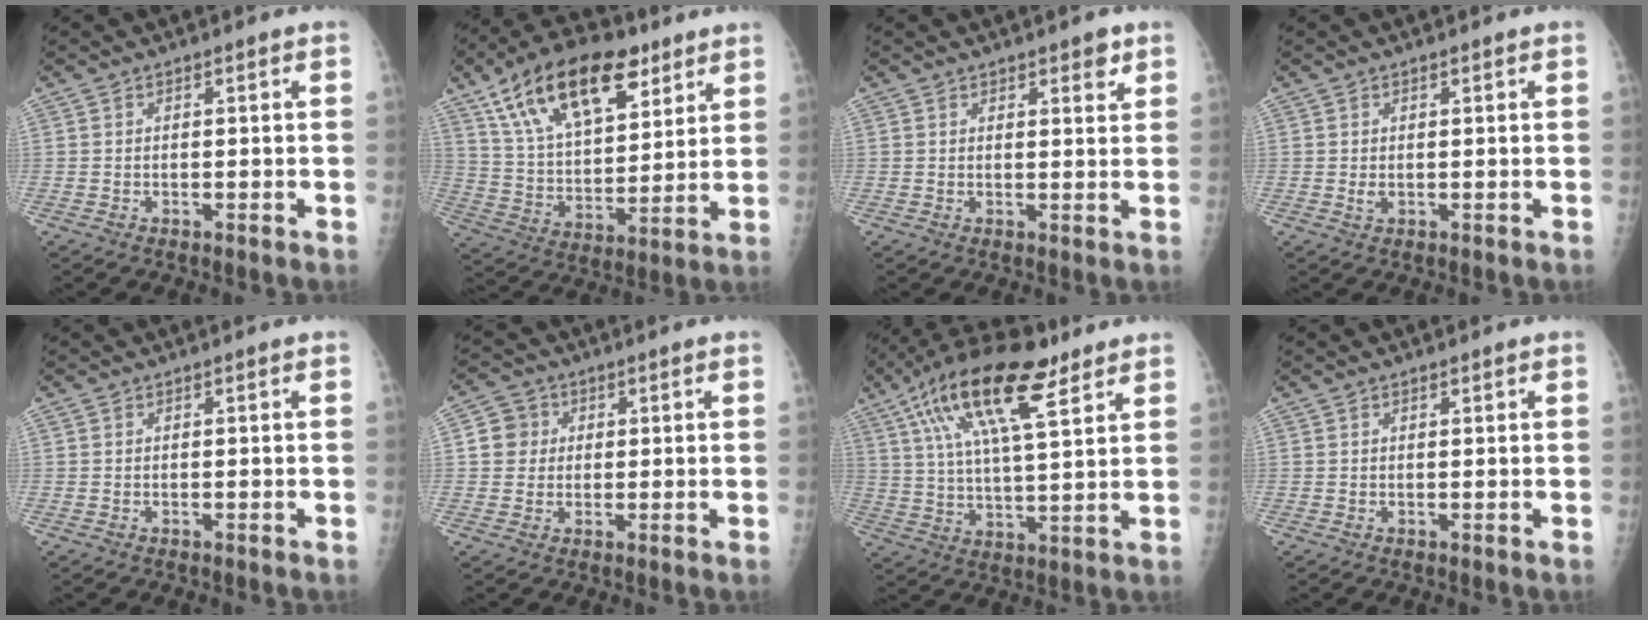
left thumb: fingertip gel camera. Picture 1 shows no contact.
{"total": 23.0, "force": [12.8, 11.3, 15.4], "torque": [-0.242, -0.025, 0.226]}
{"total": 3.0, "force": [2.0, 1.3, 1.8], "torque": [-0.007, -0.010, 0.025]}
{"total": 1.3, "force": [0.3, 0.8, 1.0], "torque": [-0.015, -0.004, 0.009]}
{"total": 0.0}
{"total": 4.7, "force": [0.9, 4.4, 1.2], "torque": [0.003, 0.003, 0.012]}
{"total": 19.8, "force": [10.3, 6.7, 15.5], "torque": [-0.276, -0.008, 0.178]}
{"total": 0.6, "force": [0.4, 0.3, 0.3], "torque": [-0.004, -0.002, 0.005]}